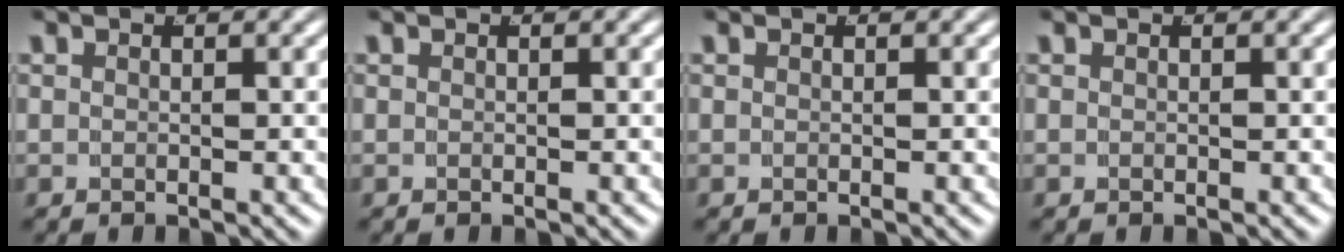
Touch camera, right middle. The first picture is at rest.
{"total": 0.0}
{"total": 0.0}
{"total": 0.0}